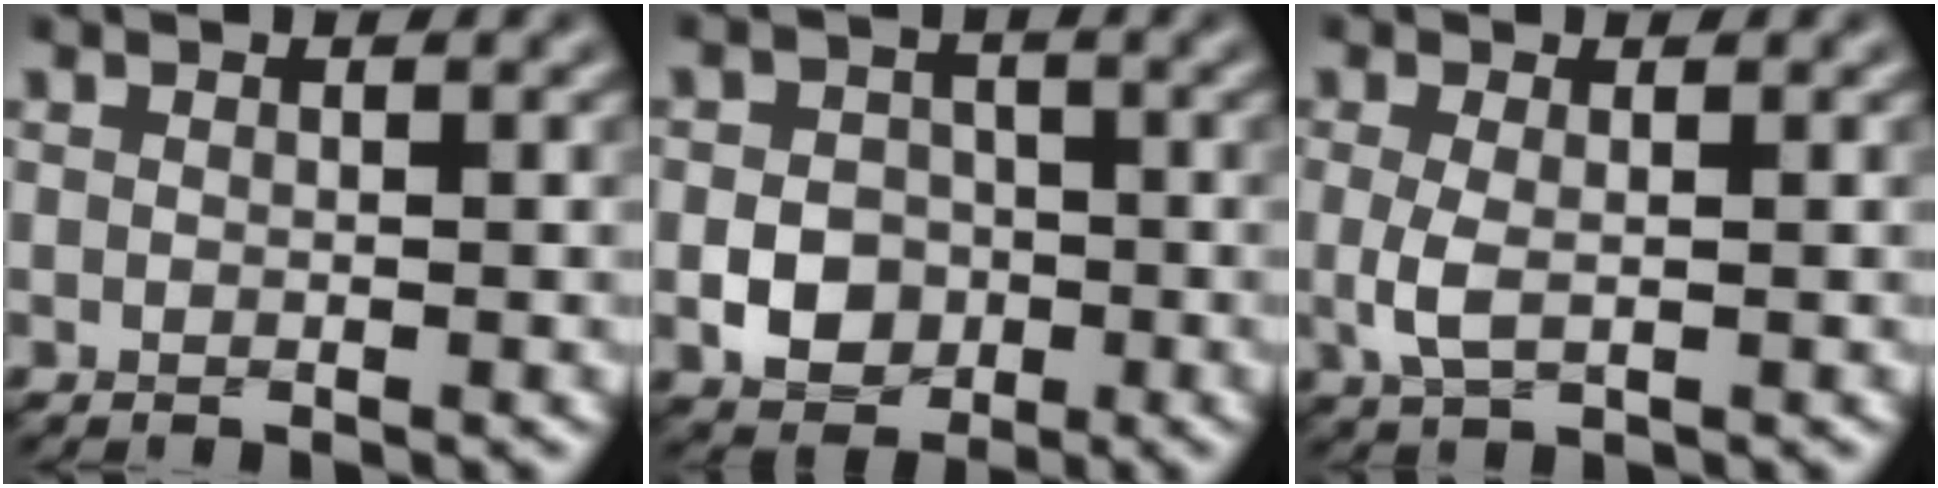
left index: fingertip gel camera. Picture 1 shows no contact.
{"total": 4.0, "force": [-1.3, 3.2, 2.0], "torque": [-0.031, -0.001, -0.026]}
{"total": 2.1, "force": [-0.1, 0.8, 1.9], "torque": [-0.052, -0.003, -0.003]}